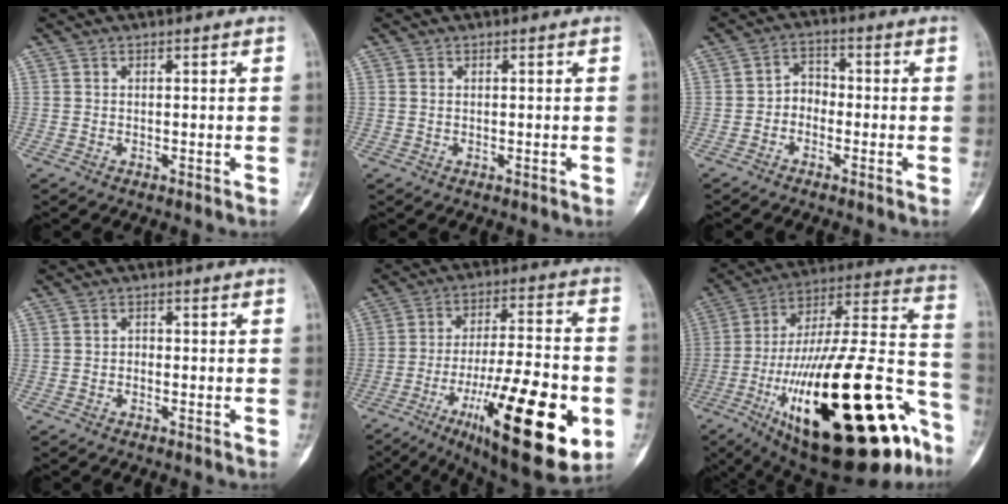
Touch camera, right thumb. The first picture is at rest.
{"total": 0.5, "force": [0.2, 0.4, 0.4], "torque": [-0.007, 0.003, 0.004]}
{"total": 3.6, "force": [-1.4, 2.8, 1.7], "torque": [-0.007, 0.022, -0.038]}
{"total": 0.7, "force": [-0.4, 0.5, 0.3], "torque": [0.004, 0.002, -0.011]}
{"total": 26.8, "force": [-9.5, 8.0, 23.8], "torque": [-0.341, 0.024, -0.136]}
{"total": 42.0, "force": [-17.5, 14.2, 35.5], "torque": [-0.504, 0.057, -0.270]}